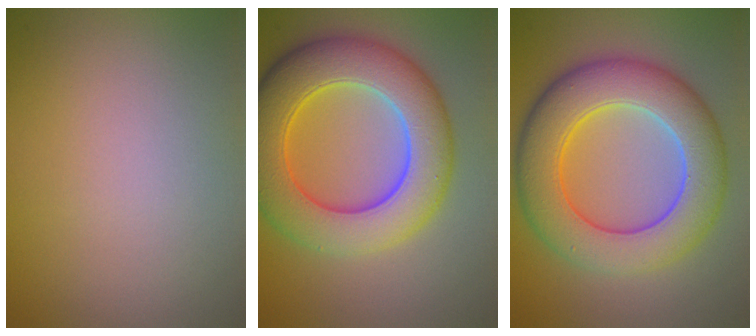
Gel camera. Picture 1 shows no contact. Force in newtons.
{"total": 9.8, "press": 9.8, "slide": 0.6}
{"total": 9.3, "press": 9.3, "slide": 0.5}